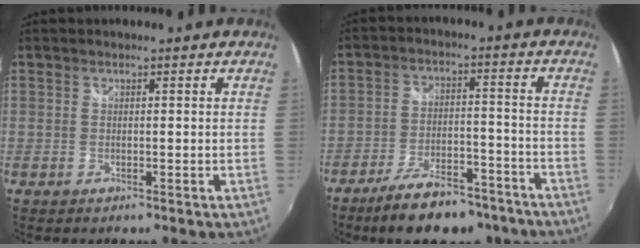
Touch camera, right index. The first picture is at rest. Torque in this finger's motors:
{"motor_torque": [0.58, -0.54, 0.35, 0.07]}